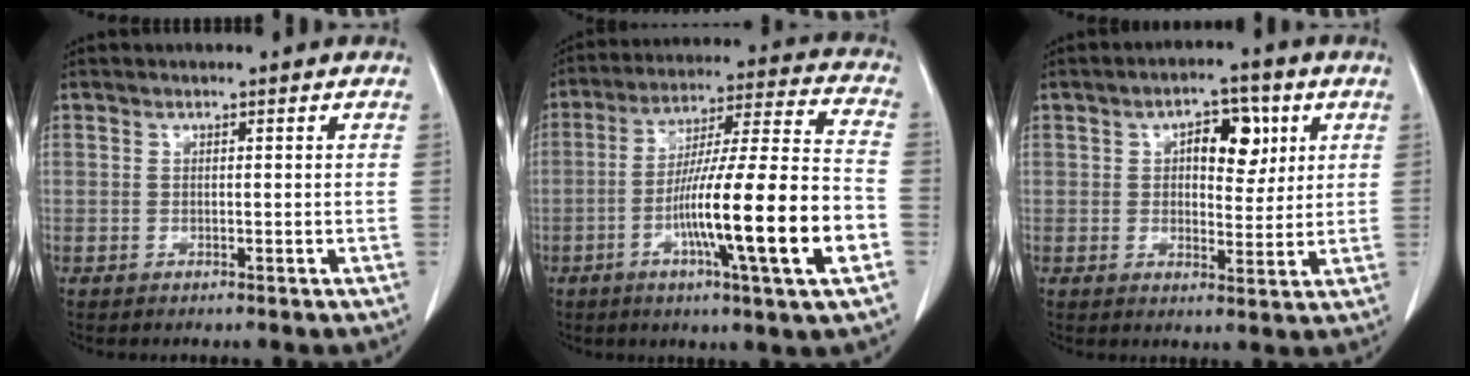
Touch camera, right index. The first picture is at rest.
{"total": 19.5, "force": [-6.1, 0.0, 18.6], "torque": [-0.298, -0.006, -0.101]}
{"total": 7.1, "force": [2.4, 3.6, 5.7], "torque": [-0.078, 0.015, 0.035]}